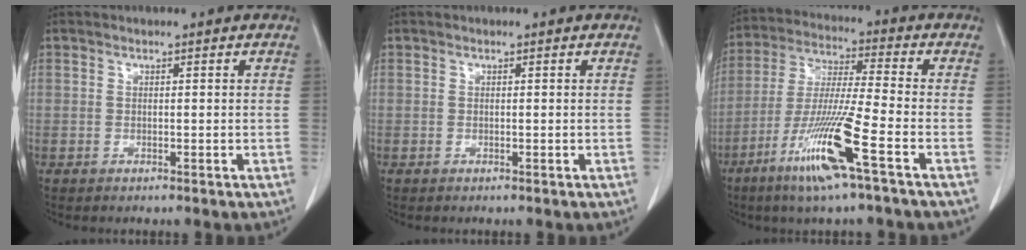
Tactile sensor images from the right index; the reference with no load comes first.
{"total": 0.0}
{"total": 13.5, "force": [-6.6, -0.6, 11.8], "torque": [-0.240, -0.027, -0.126]}